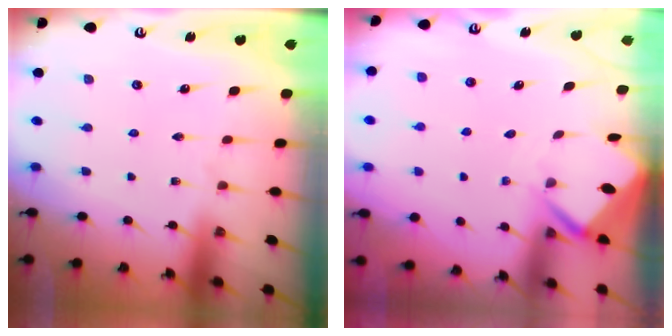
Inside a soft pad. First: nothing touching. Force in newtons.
{"total": 2.8, "press": 2.8, "slide": 0.1}